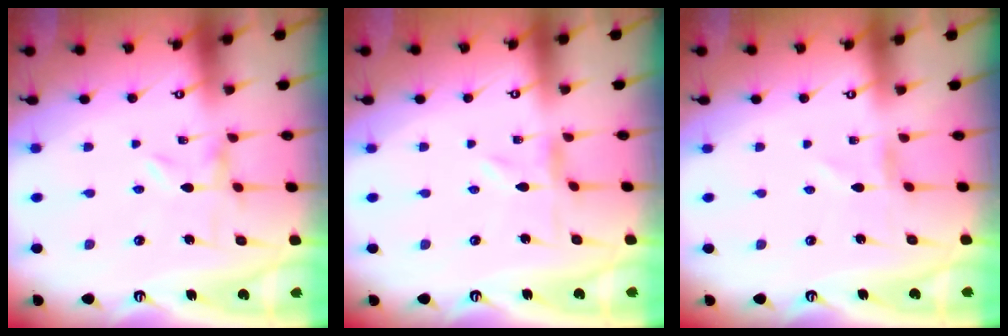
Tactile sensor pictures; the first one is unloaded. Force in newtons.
{"total": 0.0}
{"total": 0.0}